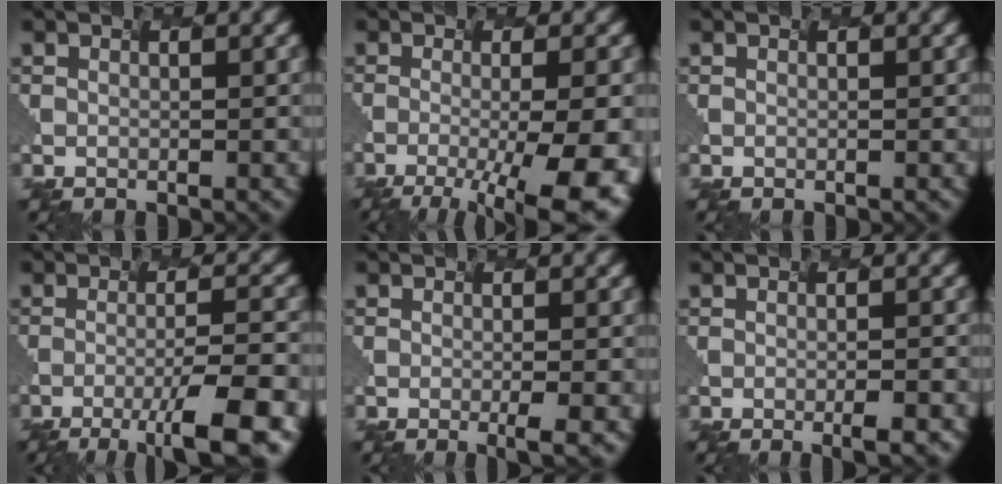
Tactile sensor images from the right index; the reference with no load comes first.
{"total": 11.4, "force": [-4.3, 3.5, 9.9], "torque": [-0.109, -0.013, -0.046]}
{"total": 0.0}
{"total": 8.1, "force": [-4.4, 1.1, 6.7], "torque": [-0.092, 0.007, -0.065]}
{"total": 2.7, "force": [-1.0, 0.4, 2.5], "torque": [-0.027, -0.001, -0.007]}
{"total": 3.0, "force": [-1.2, 0.7, 2.7], "torque": [-0.022, 0.000, -0.006]}